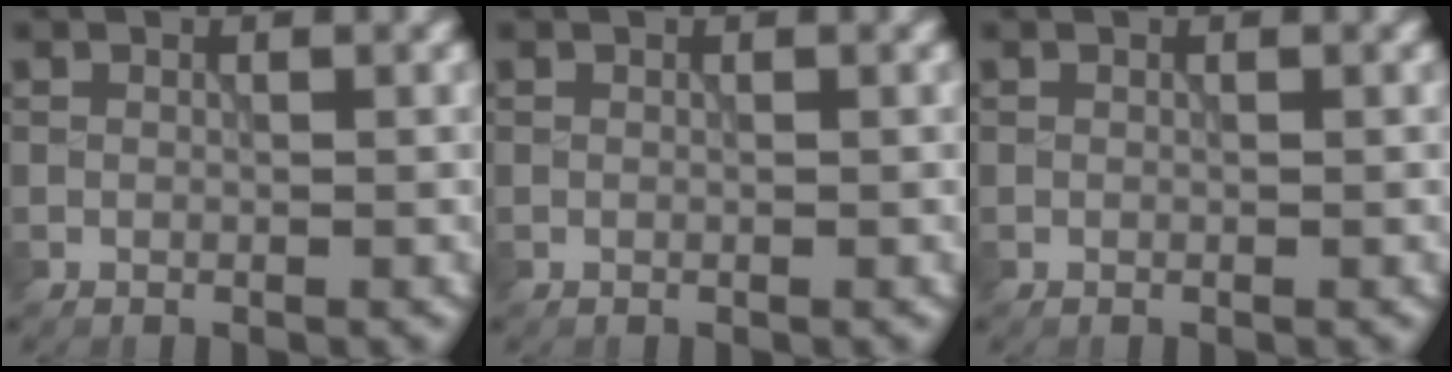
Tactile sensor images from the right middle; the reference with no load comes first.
{"total": 0.0}
{"total": 0.0}